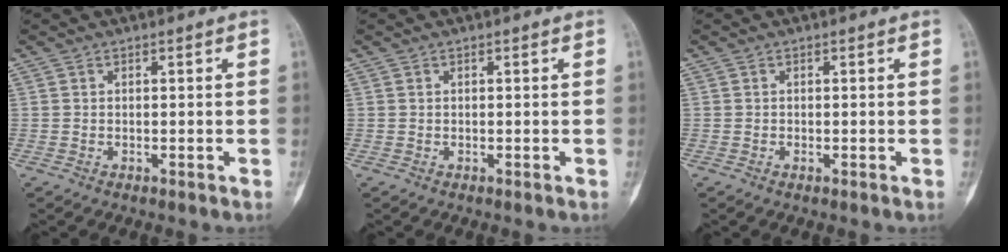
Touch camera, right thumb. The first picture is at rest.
{"total": 0.0}
{"total": 0.0}